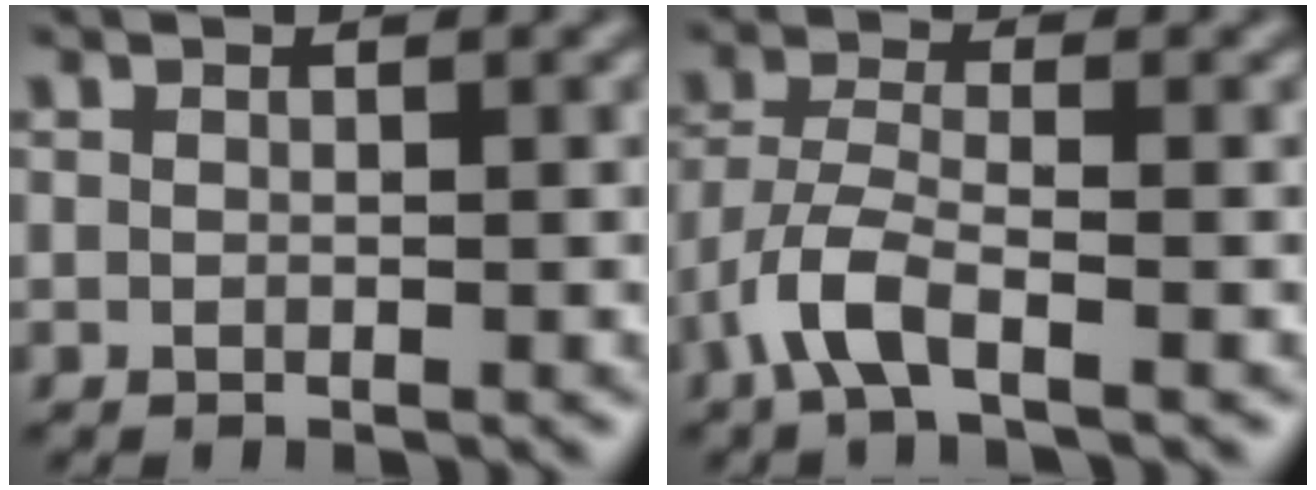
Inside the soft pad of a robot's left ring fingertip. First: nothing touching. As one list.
[{"total": 4.2, "force": [-2.5, 1.2, 3.1], "torque": [-0.070, 0.000, -0.060]}]